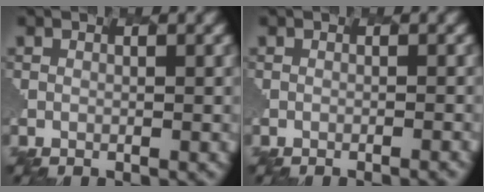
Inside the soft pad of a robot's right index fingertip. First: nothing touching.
{"total": 1.4, "force": [-0.9, 0.4, 1.0], "torque": [-0.001, 0.009, -0.016]}